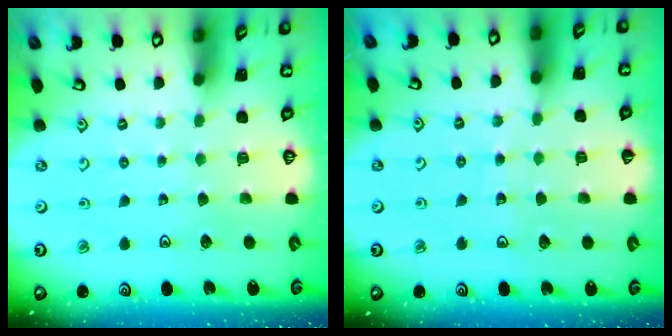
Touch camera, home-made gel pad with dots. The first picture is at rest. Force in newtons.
{"total": 6.1, "press": 6.1, "slide": 0.6}